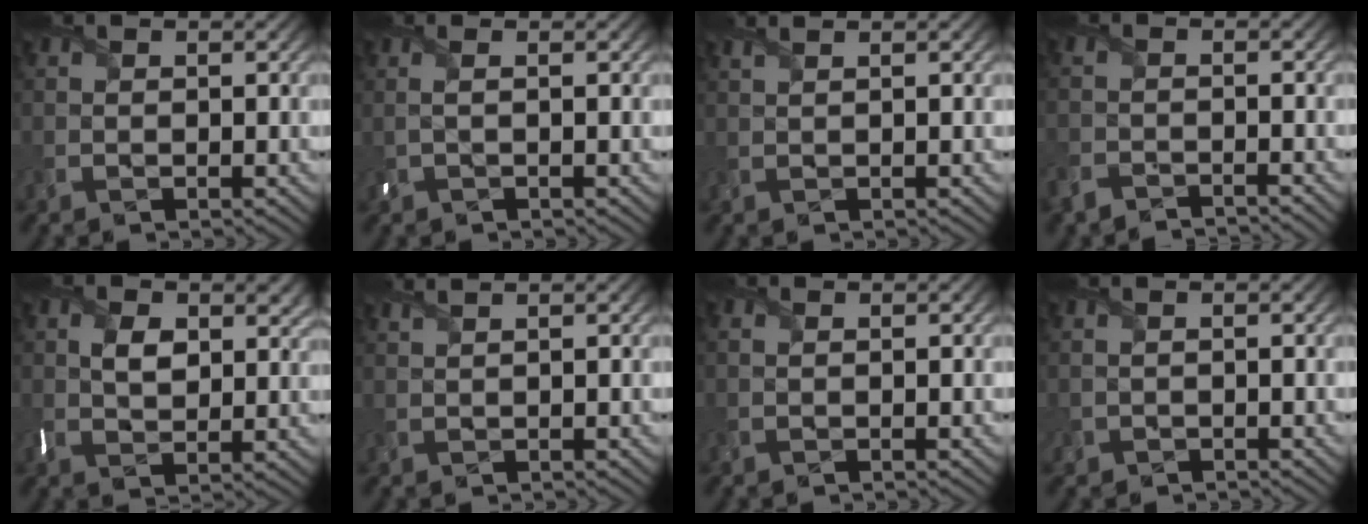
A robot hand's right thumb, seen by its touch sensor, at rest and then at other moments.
{"total": 1.4, "force": [0.1, 0.2, 1.3], "torque": [-0.030, 0.005, -0.003]}
{"total": 1.7, "force": [1.1, 0.4, 1.2], "torque": [-0.026, 0.000, 0.008]}
{"total": 3.7, "force": [-3.4, 0.6, 1.3], "torque": [-0.032, -0.014, -0.071]}
{"total": 5.2, "force": [1.8, 3.2, 3.7], "torque": [-0.069, -0.003, 0.031]}
{"total": 2.2, "force": [1.5, 0.5, 1.5], "torque": [-0.027, 0.002, 0.008]}
{"total": 0.7, "force": [0.1, 0.2, 0.7], "torque": [-0.016, 0.002, 0.003]}
{"total": 0.8, "force": [-0.4, 0.6, 0.4], "torque": [-0.016, -0.002, -0.007]}